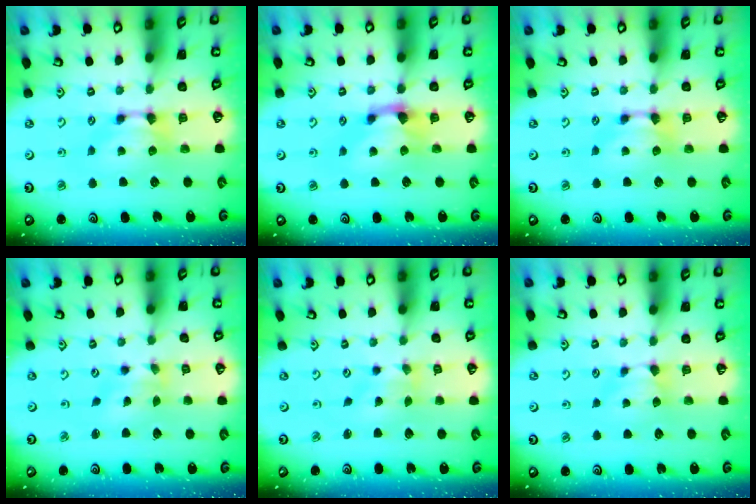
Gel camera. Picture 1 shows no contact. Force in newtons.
{"total": 2.2, "press": 2.1, "slide": 0.9}
{"total": 0.0}
{"total": 1.4, "press": 0.9, "slide": 1.1}
{"total": 1.6, "press": 1.0, "slide": 1.3}
{"total": 1.6, "press": 1.4, "slide": 0.7}